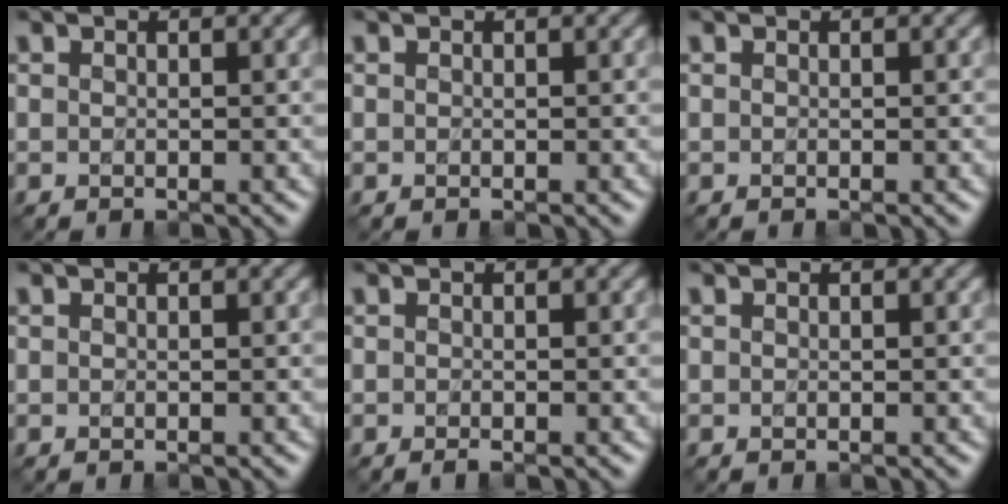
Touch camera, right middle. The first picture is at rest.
{"total": 0.0}
{"total": 0.0}
{"total": 0.0}
{"total": 0.6, "force": [-0.5, 0.0, 0.2], "torque": [-0.001, -0.001, -0.007]}
{"total": 0.0}